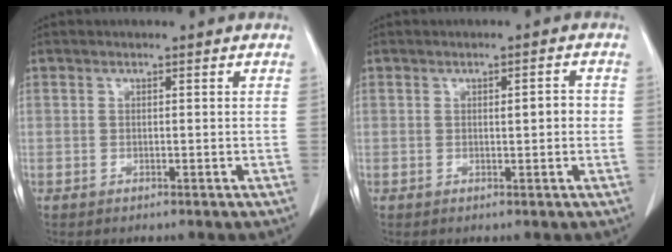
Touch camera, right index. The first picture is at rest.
{"total": 2.4, "force": [0.1, 0.6, 2.3], "torque": [-0.034, 0.003, 0.001]}